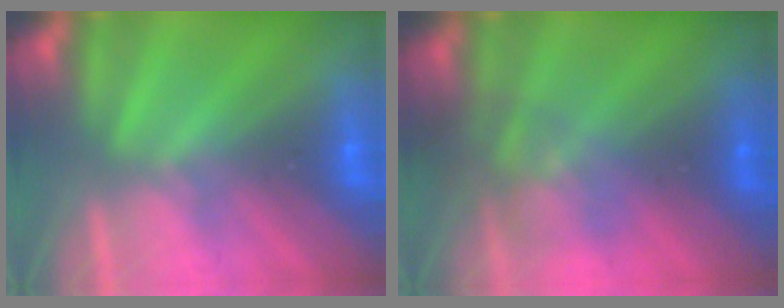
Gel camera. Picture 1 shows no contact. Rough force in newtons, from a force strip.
{"total": 1.8}